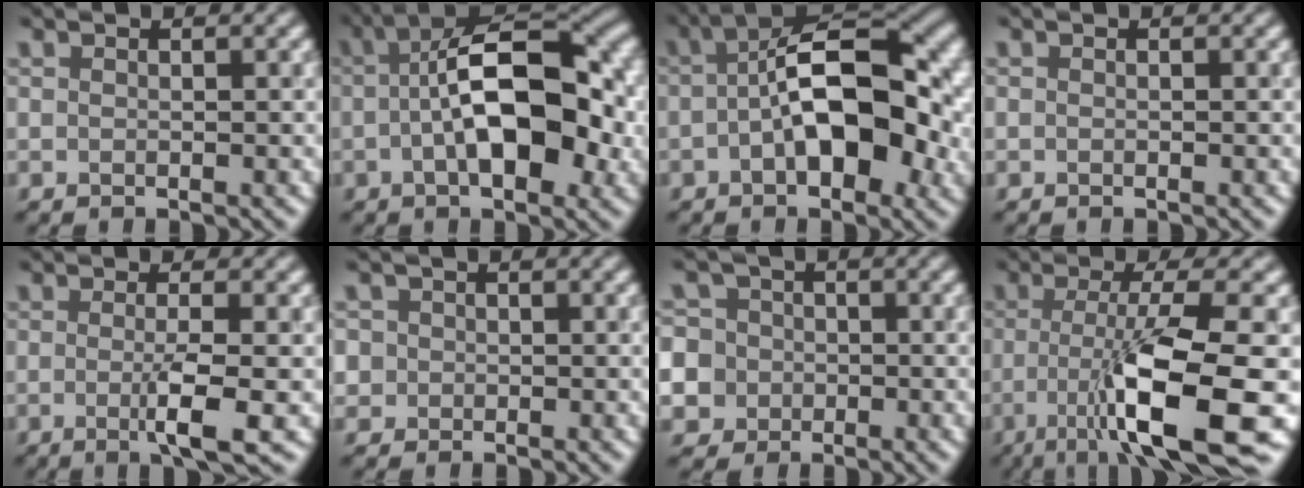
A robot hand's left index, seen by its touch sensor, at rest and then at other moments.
{"total": 11.2, "force": [-0.5, 5.1, 10.0], "torque": [-0.147, 0.016, -0.014]}
{"total": 10.5, "force": [-0.5, 4.8, 9.3], "torque": [-0.139, 0.014, -0.017]}
{"total": 0.0}
{"total": 3.6, "force": [-0.7, 0.6, 3.5], "torque": [-0.059, -0.008, -0.014]}
{"total": 2.4, "force": [0.6, 2.2, 0.7], "torque": [0.000, 0.013, 0.001]}
{"total": 9.6, "force": [-2.1, 9.0, 2.5], "torque": [-0.071, 0.002, -0.065]}
{"total": 10.9, "force": [-3.3, 2.1, 10.1], "torque": [-0.156, -0.004, -0.059]}